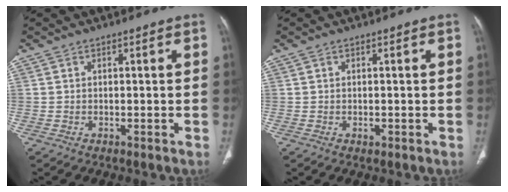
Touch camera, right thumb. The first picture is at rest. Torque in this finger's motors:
{"motor_torque": [0.05, 0.09, 0.12, -0.64, 0.02]}